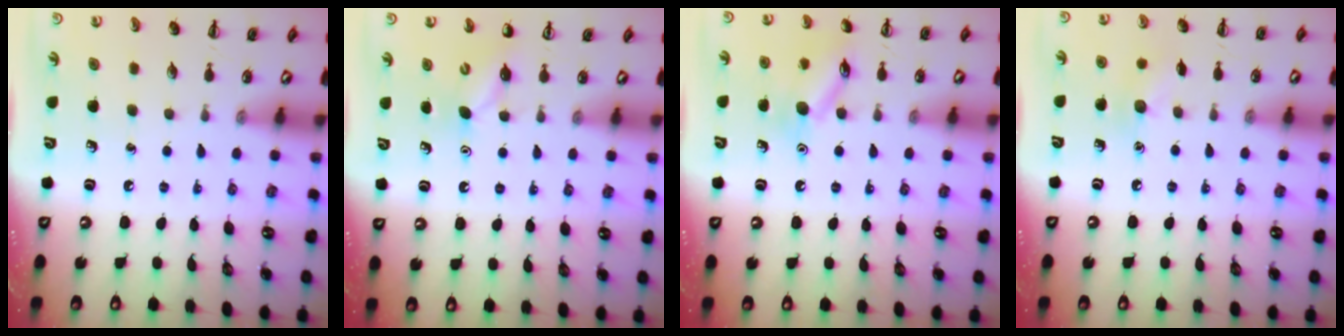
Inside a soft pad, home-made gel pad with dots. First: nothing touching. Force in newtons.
{"total": 4.7, "press": 4.5, "slide": 1.4}
{"total": 11.1, "press": 11.0, "slide": 0.7}
{"total": 7.4, "press": 7.1, "slide": 1.9}